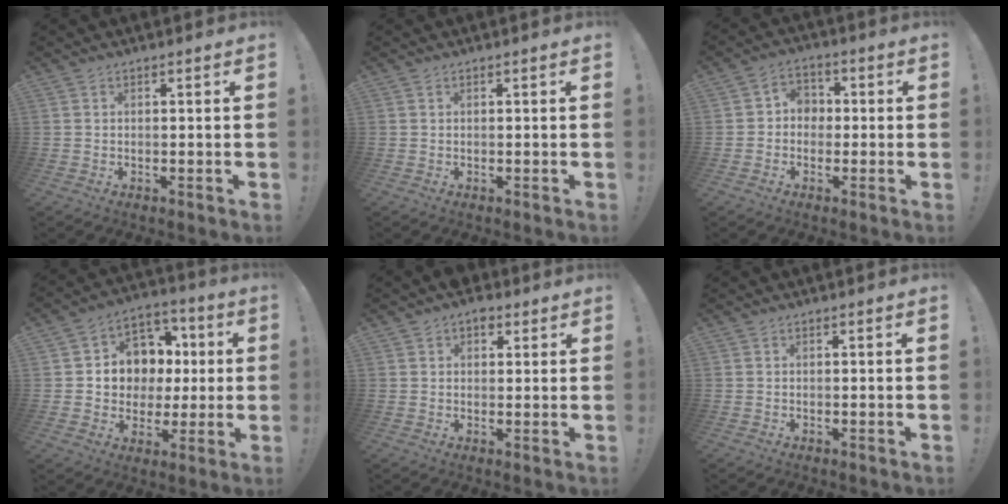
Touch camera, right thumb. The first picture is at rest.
{"total": 0.0}
{"total": 5.1, "force": [-0.9, 4.6, 1.8], "torque": [-0.045, 0.022, -0.012]}
{"total": 10.4, "force": [0.8, 9.8, 3.4], "torque": [-0.049, -0.003, 0.037]}
{"total": 4.7, "force": [2.6, 3.4, 1.9], "torque": [-0.019, -0.007, 0.044]}
{"total": 0.0}